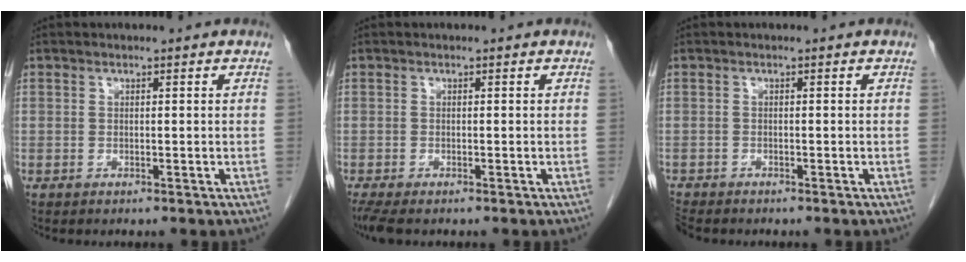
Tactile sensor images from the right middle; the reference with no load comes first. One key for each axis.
{"total": 3.3, "fx": -2.6, "fy": 0.8, "fz": 1.9, "tx": -0.040, "ty": -0.012, "tz": -0.043}
{"total": 2.0, "fx": -2.0, "fy": 0.4, "fz": 0.3, "tx": -0.010, "ty": -0.009, "tz": -0.036}